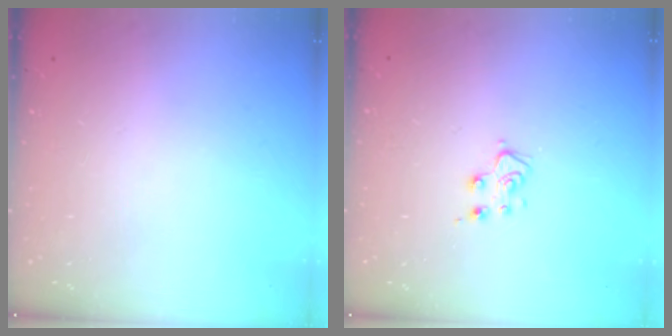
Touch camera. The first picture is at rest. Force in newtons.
{"total": 6.2, "press": 6.1, "slide": 0.8}